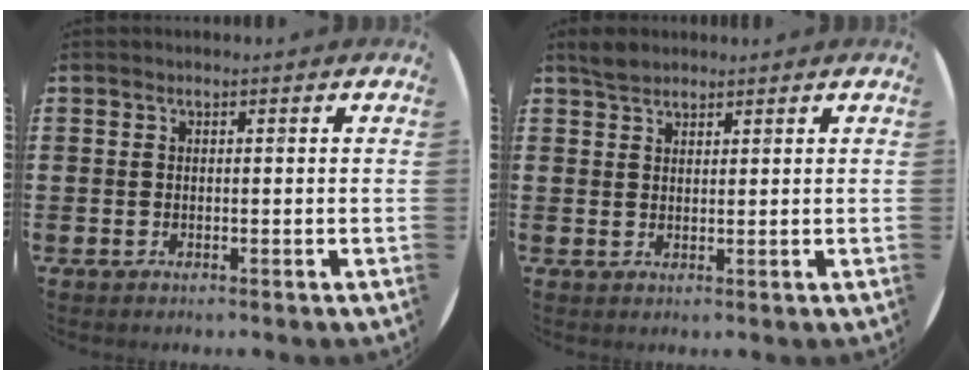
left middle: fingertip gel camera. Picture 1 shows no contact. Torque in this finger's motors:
{"motor_torque": [0.26, -0.22, 0.01, 0.00]}